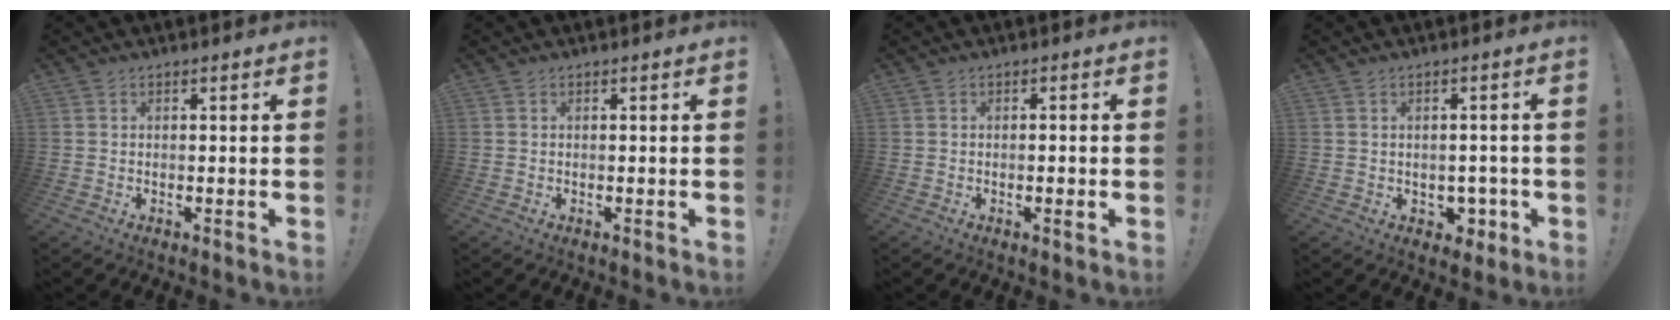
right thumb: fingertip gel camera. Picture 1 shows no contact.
{"total": 0.0}
{"total": 1.8, "force": [-0.6, 0.1, 1.7], "torque": [-0.025, 0.001, -0.011]}
{"total": 5.0, "force": [-0.9, 4.3, 2.3], "torque": [-0.022, 0.009, -0.010]}